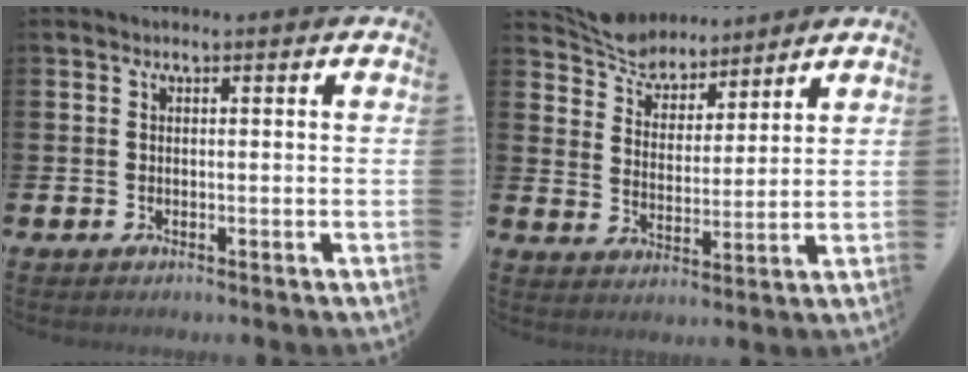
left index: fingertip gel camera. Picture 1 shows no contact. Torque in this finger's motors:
{"motor_torque": [0.53, -1.51, 0.04, 0.01]}